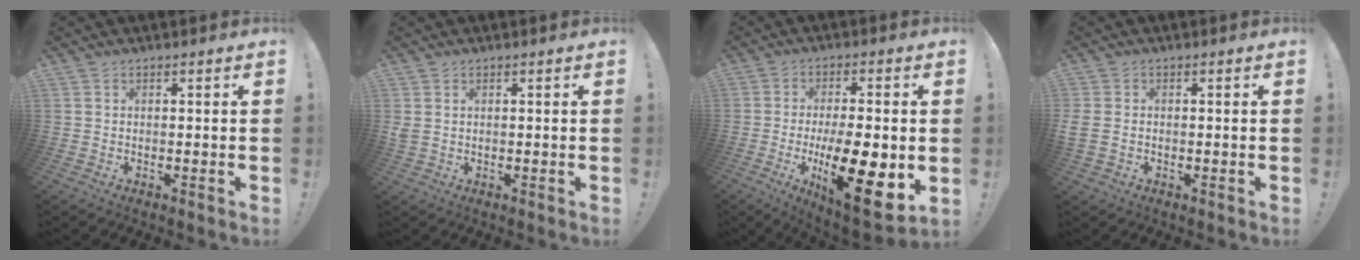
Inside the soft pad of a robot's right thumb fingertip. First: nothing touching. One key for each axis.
{"total": 1.7, "fx": 0.7, "fy": 1.1, "fz": 1.1, "tx": -0.024, "ty": 0.003, "tz": 0.014}
{"total": 18.8, "fx": -4.0, "fy": 6.1, "fz": 17.3, "tx": -0.291, "ty": 0.002, "tz": -0.057}
{"total": 2.2, "fx": -0.5, "fy": 1.5, "fz": 1.6, "tx": -0.034, "ty": 0.009, "tz": -0.004}